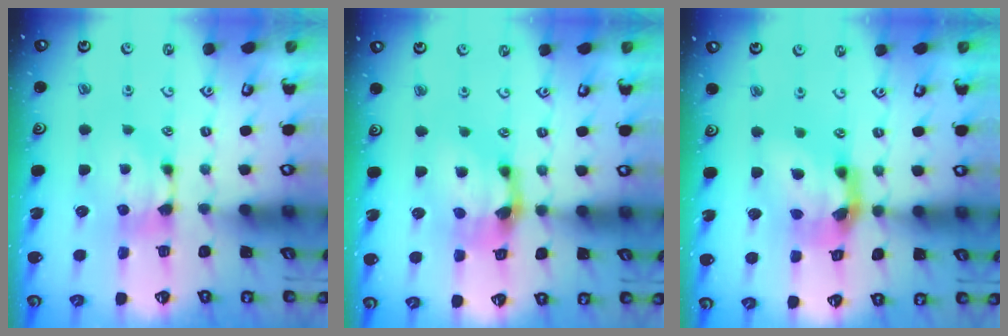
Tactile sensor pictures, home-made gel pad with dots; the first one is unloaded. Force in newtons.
{"total": 4.2, "press": 3.8, "slide": 1.8}
{"total": 7.5, "press": 7.0, "slide": 2.6}